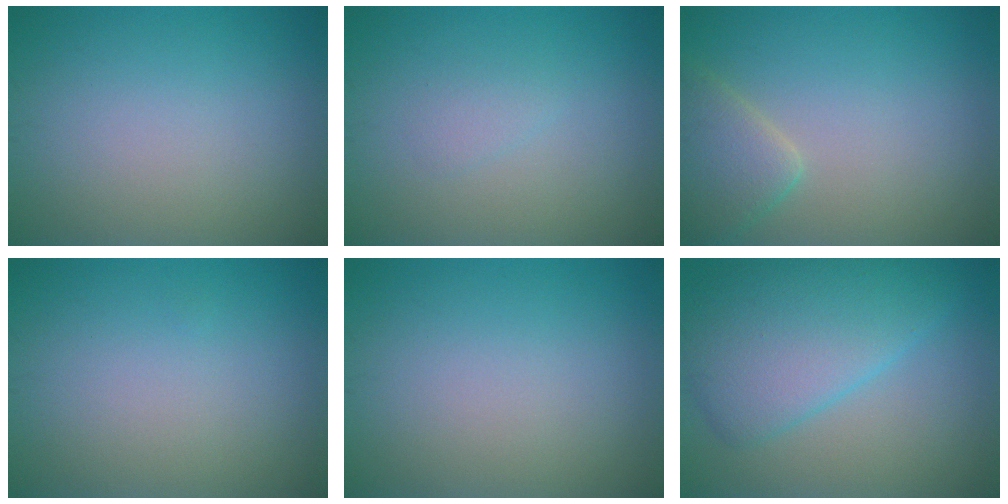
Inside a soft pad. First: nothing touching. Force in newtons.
{"total": 0.9, "press": 0.9, "slide": 0.2}
{"total": 3.4, "press": 3.4, "slide": 0.4}
{"total": 0.0}
{"total": 0.0}
{"total": 6.8, "press": 6.8, "slide": 0.1}